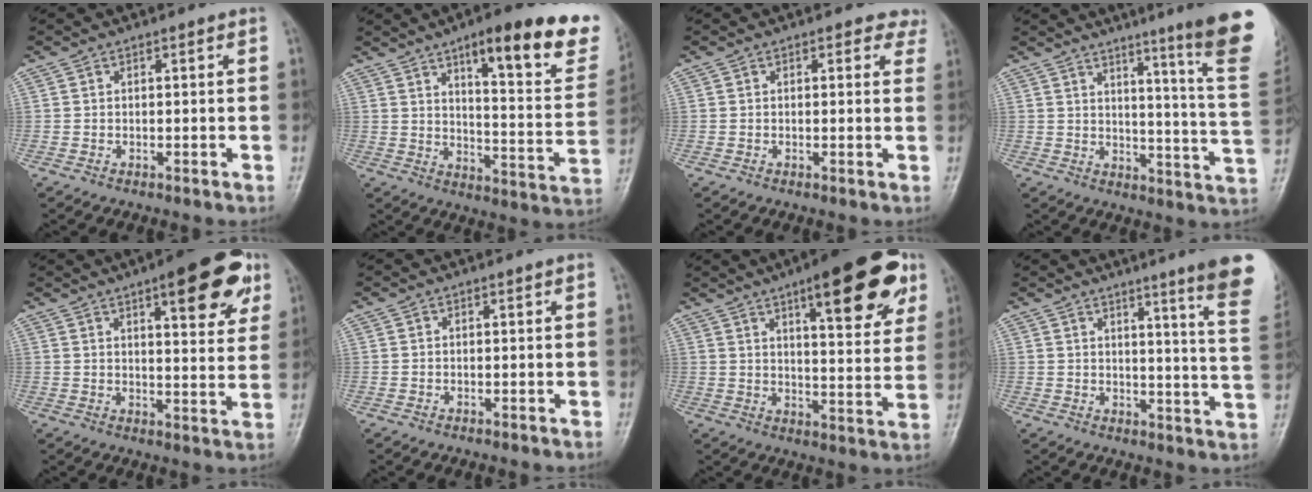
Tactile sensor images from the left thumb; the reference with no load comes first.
{"total": 22.6, "force": [13.3, 6.0, 17.2], "torque": [-0.189, -0.056, 0.183]}
{"total": 2.9, "force": [2.2, 1.7, 0.8], "torque": [0.021, -0.009, 0.008]}
{"total": 19.5, "force": [12.3, -0.1, 15.2], "torque": [-0.177, -0.091, 0.150]}
{"total": 14.9, "force": [7.7, 4.8, 11.8], "torque": [-0.121, -0.023, 0.097]}
{"total": 0.0}
{"total": 19.9, "force": [10.5, 6.1, 15.8], "torque": [-0.180, -0.030, 0.144]}
{"total": 15.1, "force": [10.1, -0.1, 11.2], "torque": [-0.128, -0.070, 0.111]}